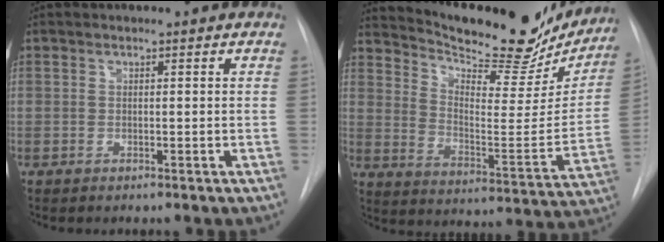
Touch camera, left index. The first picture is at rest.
{"total": 24.8, "force": [21.8, 6.3, 10.1], "torque": [-0.159, -0.045, 0.297]}